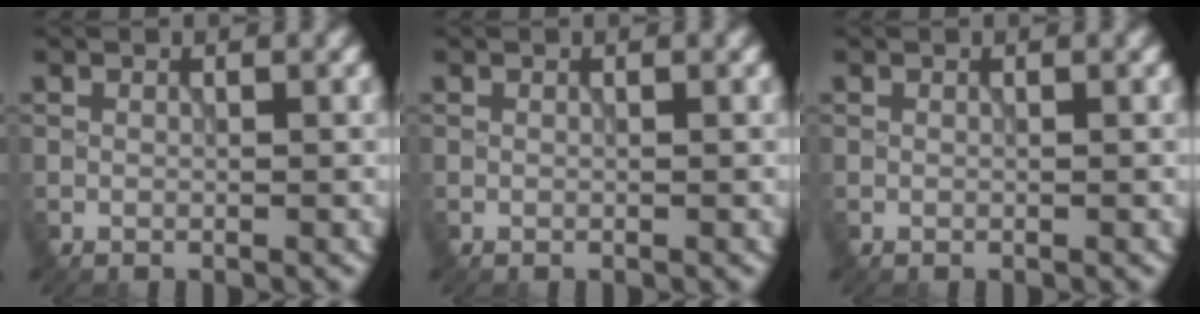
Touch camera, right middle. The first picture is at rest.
{"total": 0.0}
{"total": 0.0}